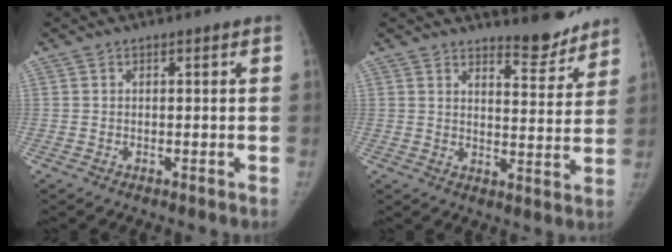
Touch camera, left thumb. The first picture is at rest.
{"total": 7.4, "force": [6.8, 1.8, 2.1], "torque": [-0.005, -0.064, 0.095]}